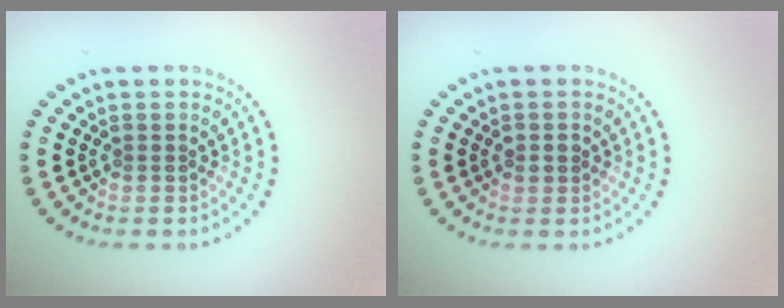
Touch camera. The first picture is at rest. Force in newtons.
{"total": 1.1, "press": 1.1, "slide": 0.3}